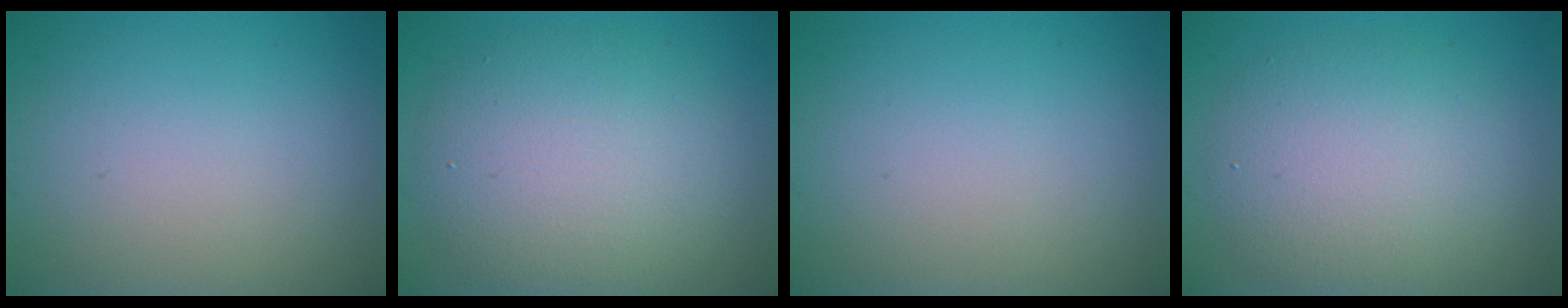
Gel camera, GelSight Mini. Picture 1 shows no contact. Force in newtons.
{"total": 7.1, "press": 7.1, "slide": 0.6}
{"total": 0.0}
{"total": 6.1, "press": 6.1, "slide": 0.4}